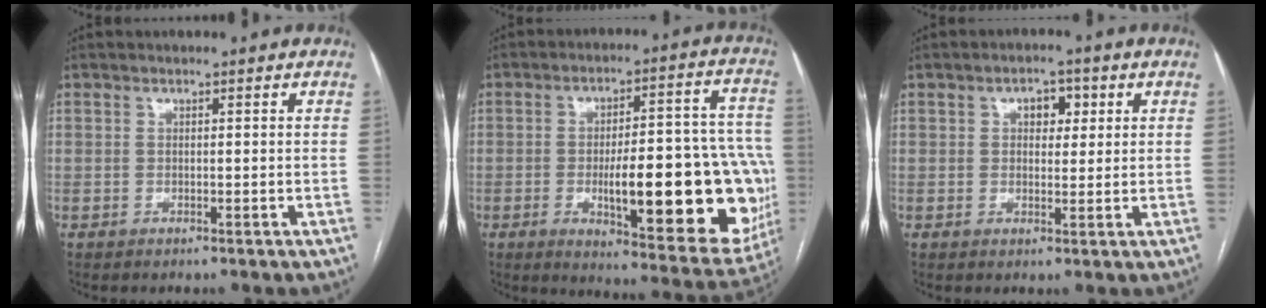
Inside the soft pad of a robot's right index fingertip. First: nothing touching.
{"total": 24.9, "force": [-4.8, 6.4, 23.6], "torque": [-0.241, 0.017, -0.044]}
{"total": 3.6, "force": [1.2, 2.2, 2.6], "torque": [-0.037, 0.012, 0.018]}